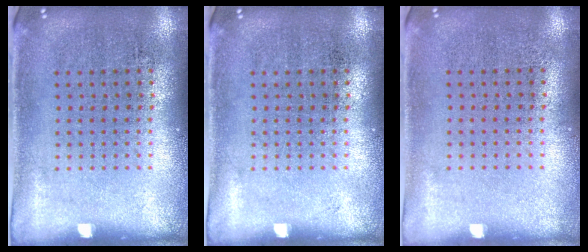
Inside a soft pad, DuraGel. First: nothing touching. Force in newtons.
{"total": 0.0}
{"total": 0.0}